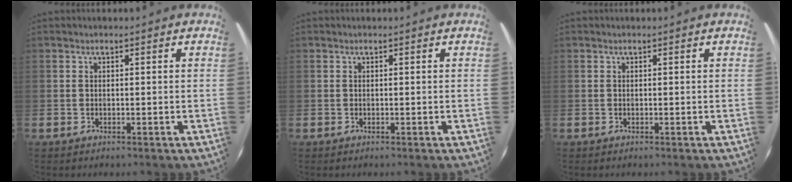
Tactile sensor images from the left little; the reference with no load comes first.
{"total": 0.0}
{"total": 0.0}